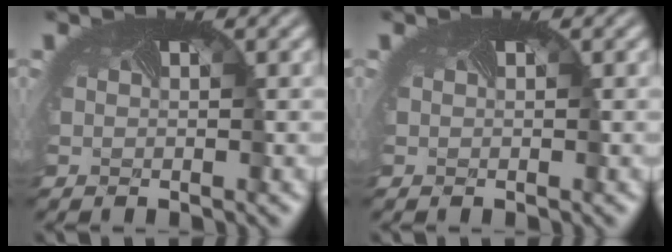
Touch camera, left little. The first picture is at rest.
{"total": 0.0}